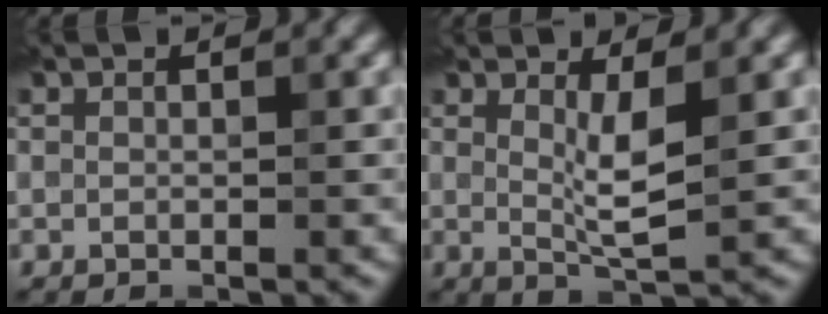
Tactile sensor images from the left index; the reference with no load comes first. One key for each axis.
{"total": 3.1, "fx": 0.7, "fy": 0.5, "fz": 3.0, "tx": -0.056, "ty": -0.012, "tz": 0.014}